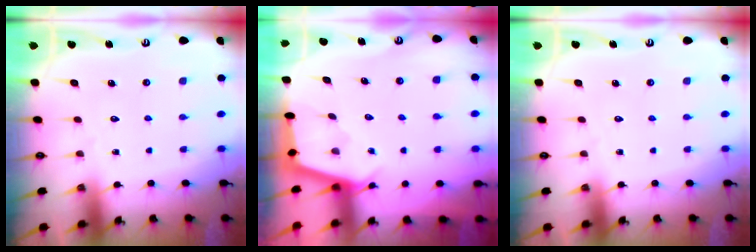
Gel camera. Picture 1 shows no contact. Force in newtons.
{"total": 2.9, "press": 2.9, "slide": 0.4}
{"total": 0.0}